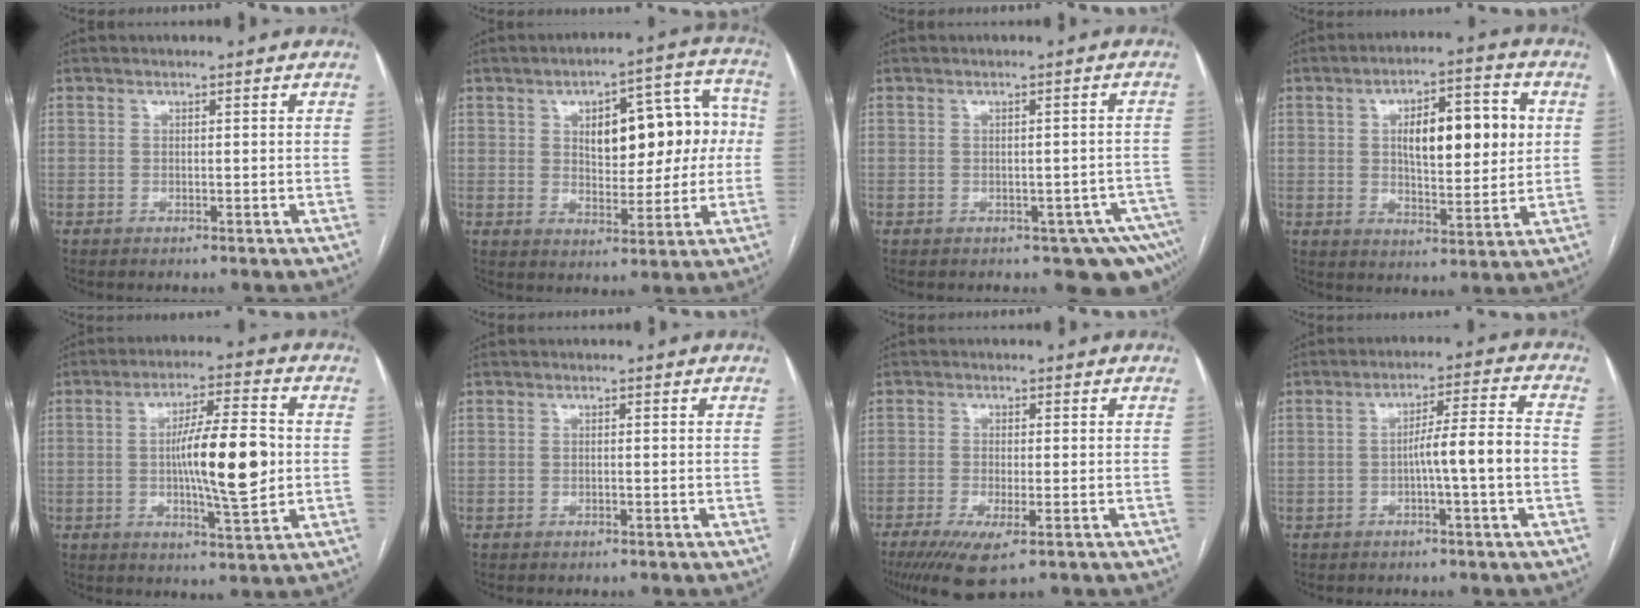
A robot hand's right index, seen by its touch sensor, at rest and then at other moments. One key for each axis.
{"total": 13.6, "fx": 1.9, "fy": 6.0, "fz": 12.0, "tx": -0.152, "ty": 0.043, "tz": 0.037}
{"total": 7.9, "fx": -5.0, "fy": 4.1, "fz": 4.6, "tx": -0.024, "ty": 0.006, "tz": -0.056}
{"total": 12.9, "fx": 2.6, "fy": 4.2, "fz": 12.0, "tx": -0.182, "ty": 0.017, "tz": 0.040}
{"total": 12.1, "fx": -0.2, "fy": 1.6, "fz": 12.0, "tx": -0.201, "ty": 0.001, "tz": -0.005}
{"total": 0.0}
{"total": 6.6, "fx": -3.7, "fy": 1.4, "fz": 5.3, "tx": -0.094, "ty": -0.018, "tz": -0.059}
{"total": 7.4, "fx": -1.6, "fy": -0.5, "fz": 7.2, "tx": -0.113, "ty": 0.016, "tz": -0.024}